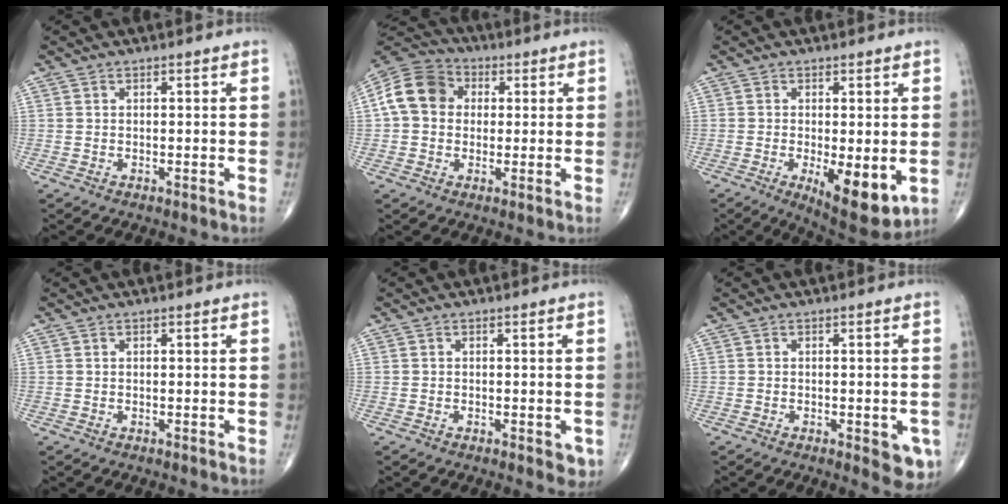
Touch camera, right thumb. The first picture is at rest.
{"total": 9.8, "force": [1.3, 8.1, 5.3], "torque": [-0.084, 0.021, 0.009]}
{"total": 10.6, "force": [-2.5, 3.9, 9.5], "torque": [-0.134, -0.024, -0.028]}
{"total": 0.0}
{"total": 2.6, "force": [-0.9, 1.3, 2.0], "torque": [-0.013, -0.001, -0.010]}
{"total": 5.3, "force": [-1.9, 2.1, 4.5], "torque": [-0.037, -0.004, -0.020]}